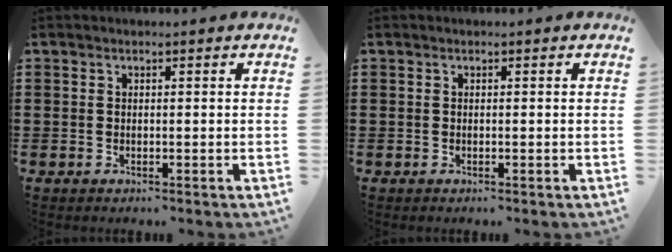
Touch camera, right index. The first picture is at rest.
{"total": 0.0}